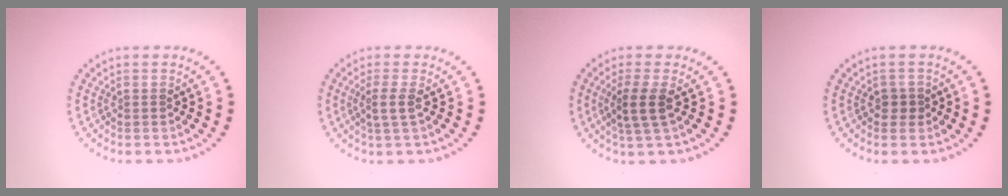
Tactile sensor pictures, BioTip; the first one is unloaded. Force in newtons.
{"total": 1.8, "press": 1.4, "slide": 1.1}
{"total": 2.5, "press": 2.0, "slide": 1.4}
{"total": 1.2, "press": 0.9, "slide": 0.7}